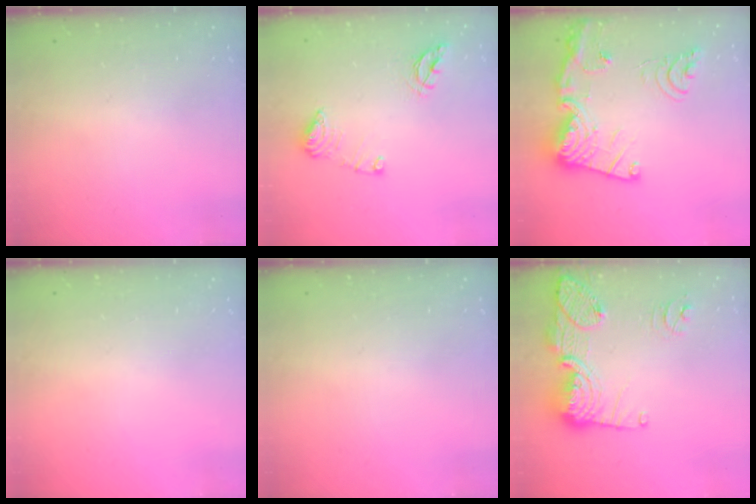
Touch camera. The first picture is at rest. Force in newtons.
{"total": 10.0, "press": 9.9, "slide": 1.0}
{"total": 21.7, "press": 21.5, "slide": 2.2}
{"total": 0.0}
{"total": 0.0}
{"total": 17.6, "press": 17.3, "slide": 3.3}